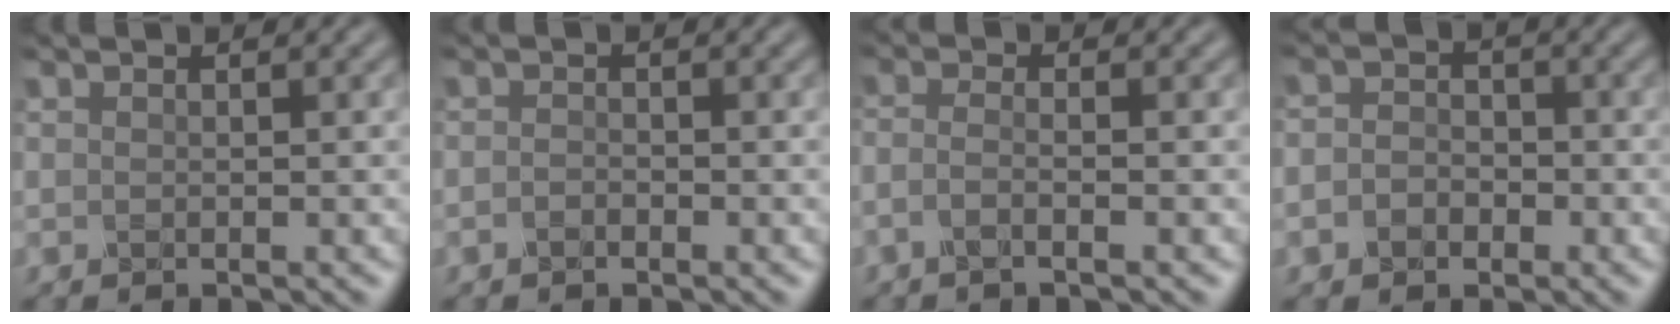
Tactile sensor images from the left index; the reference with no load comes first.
{"total": 0.8, "force": [-0.5, 0.4, 0.5], "torque": [-0.011, -0.001, -0.010]}
{"total": 2.0, "force": [-0.9, 0.6, 1.6], "torque": [-0.027, -0.005, -0.028]}
{"total": 2.5, "force": [-1.0, 2.0, 1.2], "torque": [-0.016, 0.001, -0.027]}